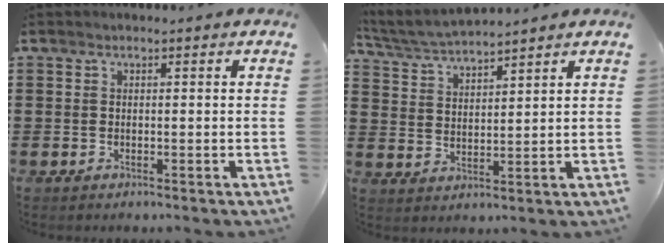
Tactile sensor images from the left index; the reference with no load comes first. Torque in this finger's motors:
{"motor_torque": [0.15, 0.19, 0.04, 0.07]}